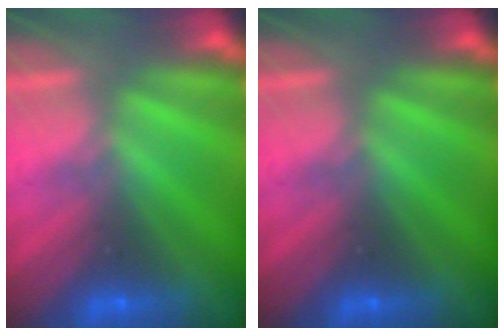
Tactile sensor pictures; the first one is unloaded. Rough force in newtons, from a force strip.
{"total": 0.0}